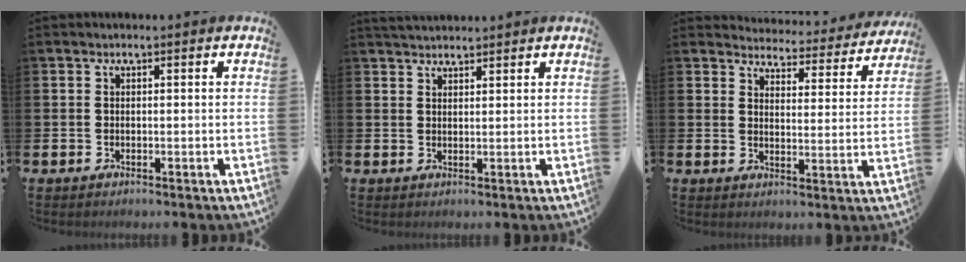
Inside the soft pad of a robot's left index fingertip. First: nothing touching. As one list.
[{"total": 3.5, "force": [3.5, 0.3, 0.2], "torque": [-0.016, -0.016, 0.066]}, {"total": 4.1, "force": [4.1, 0.7, 0.3], "torque": [-0.018, -0.039, 0.064]}]